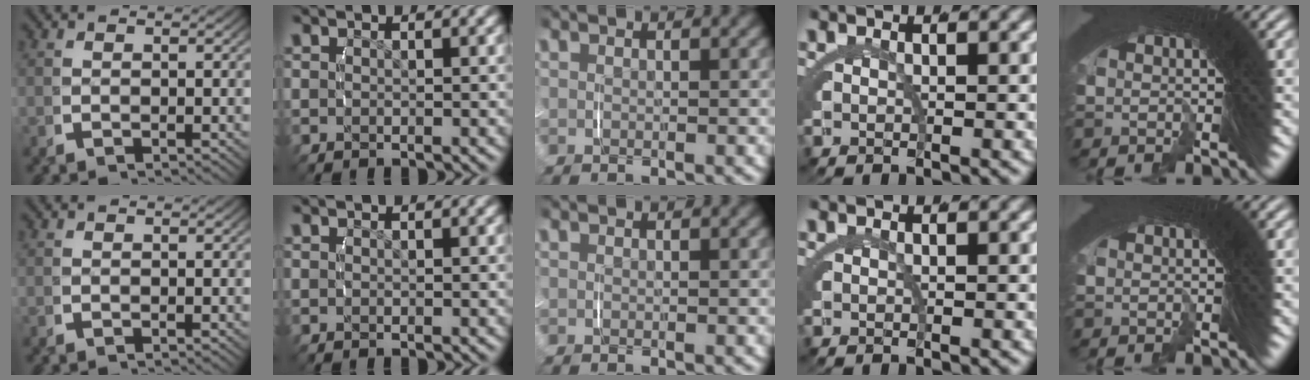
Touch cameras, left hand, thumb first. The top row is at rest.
{}